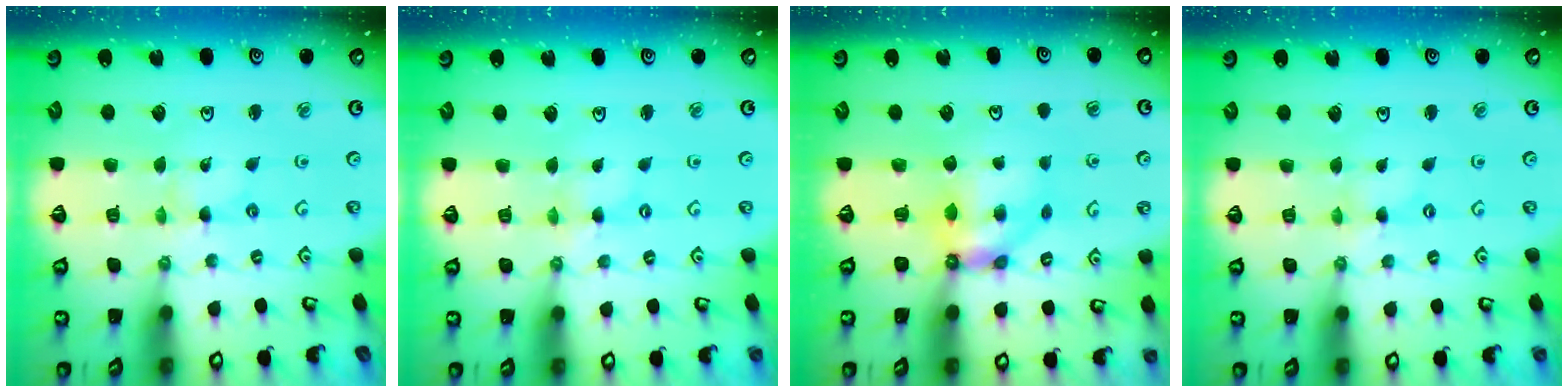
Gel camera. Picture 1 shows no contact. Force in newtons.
{"total": 0.0}
{"total": 6.5, "press": 6.5, "slide": 0.5}
{"total": 0.0}